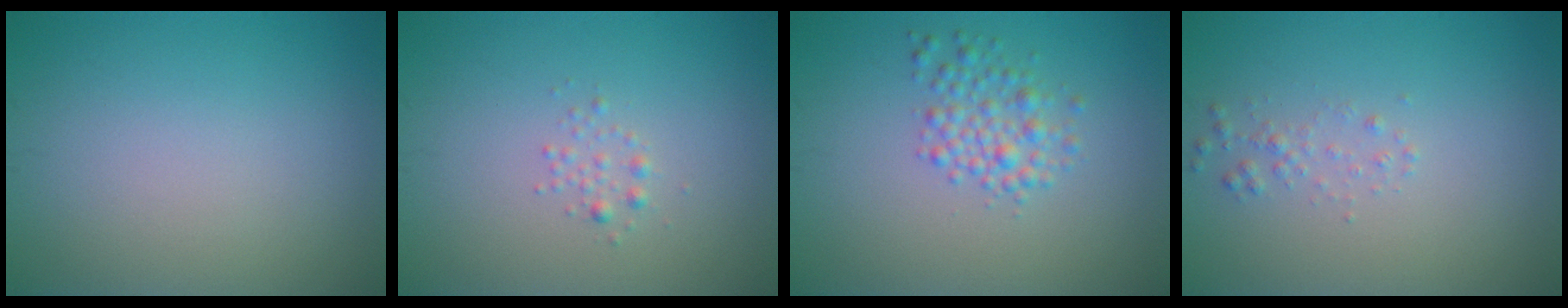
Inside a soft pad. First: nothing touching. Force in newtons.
{"total": 0.9, "press": 0.9, "slide": 0.0}
{"total": 2.6, "press": 2.6, "slide": 0.1}
{"total": 1.0, "press": 1.0, "slide": 0.1}